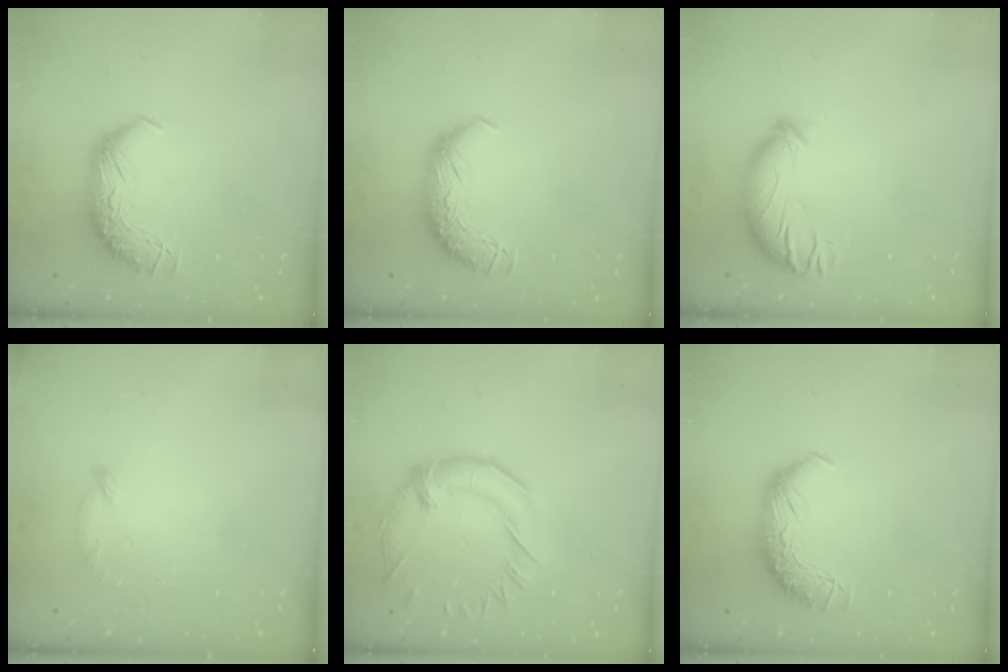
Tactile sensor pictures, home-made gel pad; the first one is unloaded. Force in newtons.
{"total": 0.0}
{"total": 3.5, "press": 3.2, "slide": 1.3}
{"total": 7.0, "press": 7.0, "slide": 0.6}
{"total": 0.8, "press": 0.4, "slide": 0.7}
{"total": 0.0}